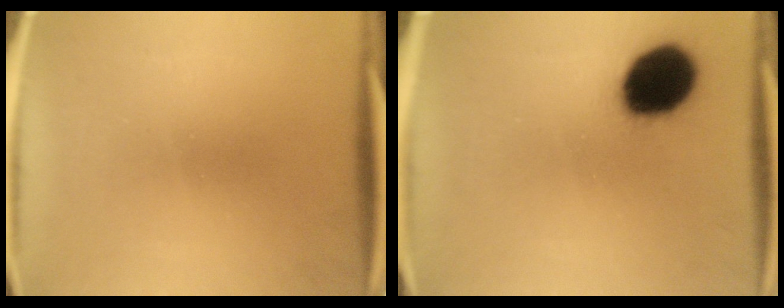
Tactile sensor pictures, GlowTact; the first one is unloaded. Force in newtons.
{"total": 17.3}